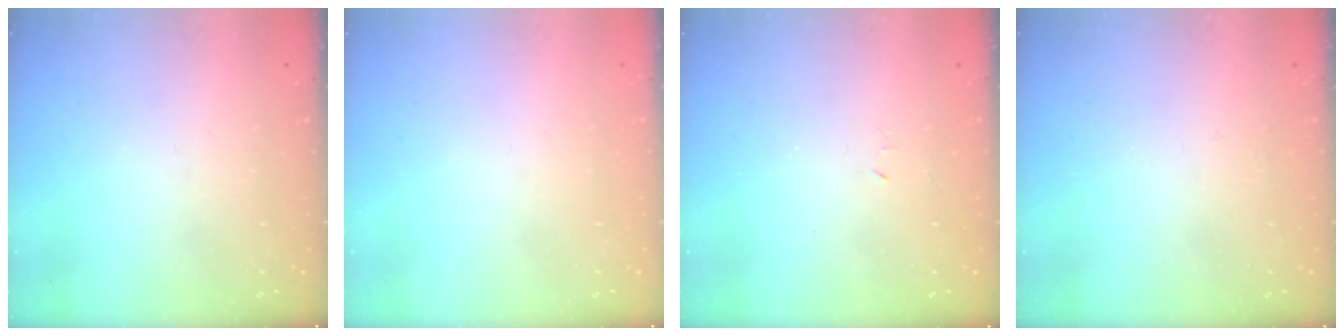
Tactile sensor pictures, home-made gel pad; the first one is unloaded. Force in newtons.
{"total": 1.8, "press": 1.7, "slide": 0.1}
{"total": 2.9, "press": 2.9, "slide": 0.4}
{"total": 2.6, "press": 2.5, "slide": 0.3}